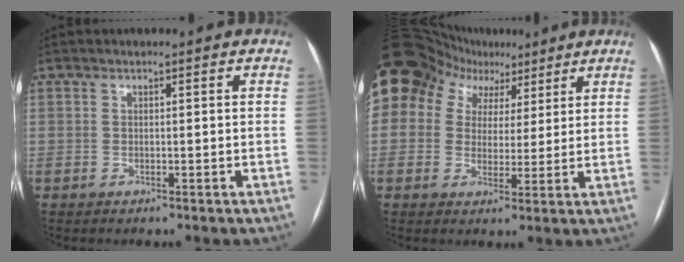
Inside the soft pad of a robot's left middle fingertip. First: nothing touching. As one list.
[{"total": 21.3, "force": [12.2, 15.5, 8.1], "torque": [-0.230, 0.090, 0.218]}]